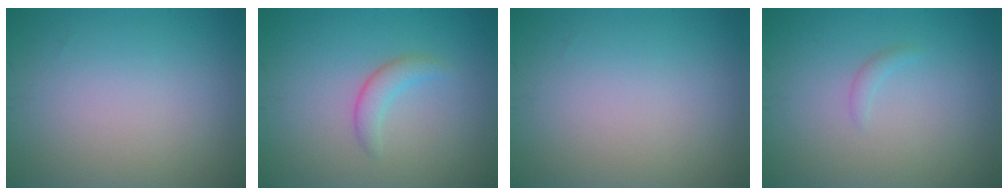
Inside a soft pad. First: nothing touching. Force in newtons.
{"total": 1.8, "press": 1.8, "slide": 0.1}
{"total": 0.0}
{"total": 0.7, "press": 0.7, "slide": 0.1}